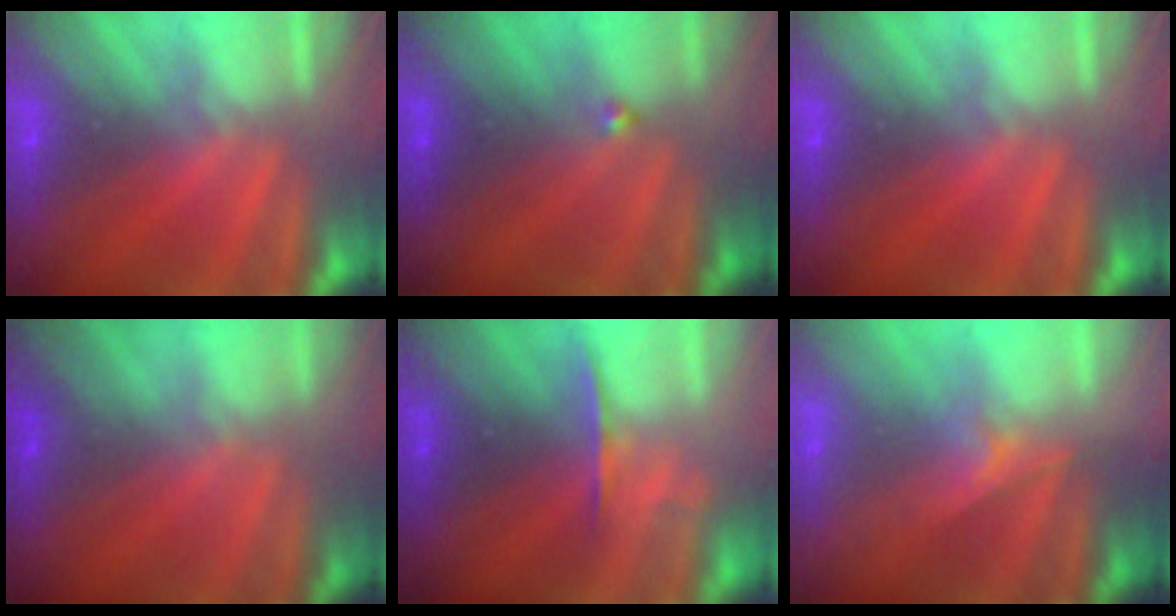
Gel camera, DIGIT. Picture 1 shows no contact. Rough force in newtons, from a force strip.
{"total": 1.9}
{"total": 0.0}
{"total": 1.1}
{"total": 1.7}
{"total": 1.9}